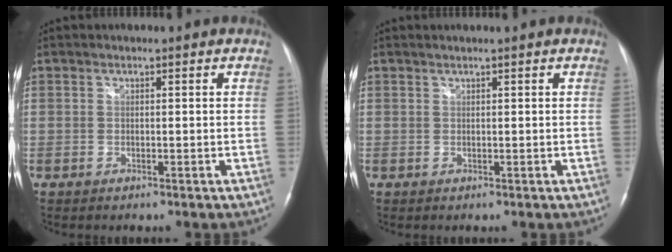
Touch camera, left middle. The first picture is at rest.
{"total": 0.6, "force": [0.5, -0.2, 0.3], "torque": [-0.010, 0.005, 0.015]}